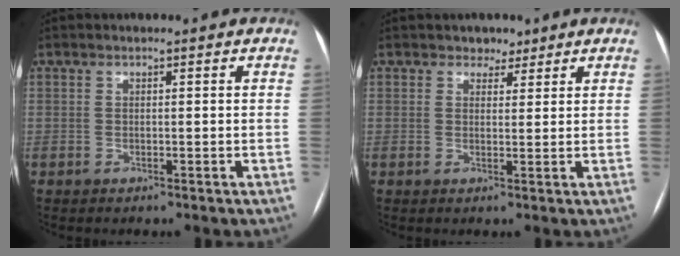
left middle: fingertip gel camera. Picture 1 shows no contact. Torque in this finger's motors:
{"motor_torque": [-0.10, 0.03, -0.07, -0.01]}